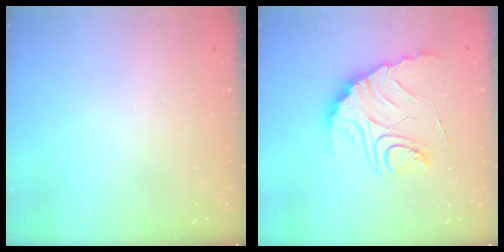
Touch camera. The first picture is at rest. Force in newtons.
{"total": 13.3, "press": 13.3, "slide": 0.6}